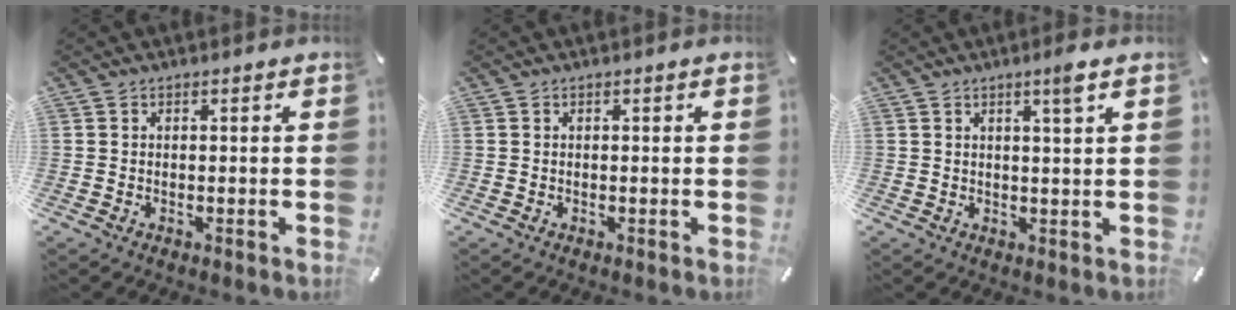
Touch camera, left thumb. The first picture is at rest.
{"total": 0.0}
{"total": 3.7, "force": [2.1, -0.2, 3.1], "torque": [-0.047, -0.009, 0.031]}